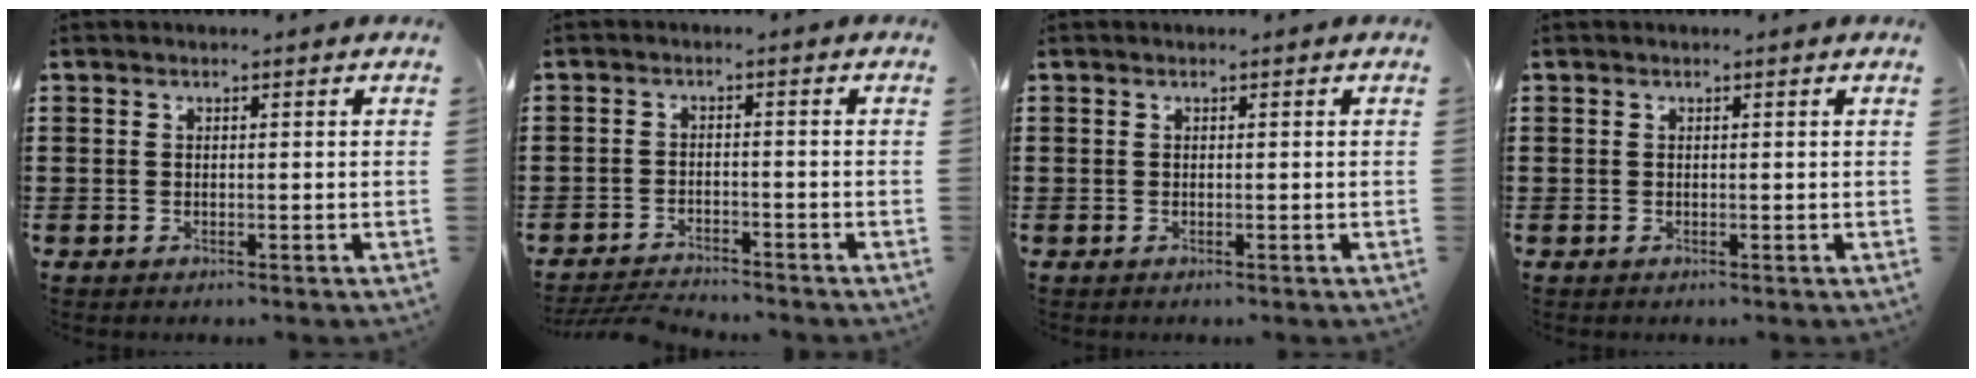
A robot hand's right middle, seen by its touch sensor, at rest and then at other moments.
{"total": 3.5, "force": [-3.5, 0.1, 0.7], "torque": [-0.021, -0.004, -0.073]}
{"total": 0.0}
{"total": 0.0}